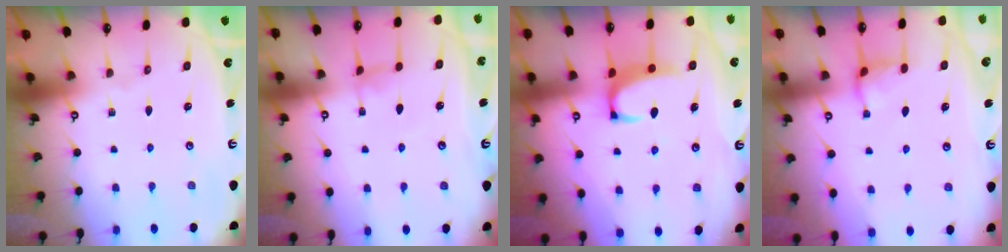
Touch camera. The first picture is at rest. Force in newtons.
{"total": 1.5, "press": 1.5, "slide": 0.4}
{"total": 2.6, "press": 2.5, "slide": 0.7}
{"total": 2.0, "press": 1.9, "slide": 0.7}